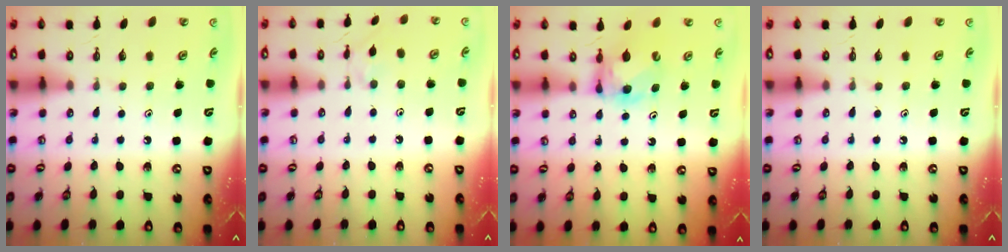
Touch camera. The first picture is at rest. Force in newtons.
{"total": 1.6, "press": 1.6, "slide": 0.2}
{"total": 6.2, "press": 6.2, "slide": 0.6}
{"total": 0.0}